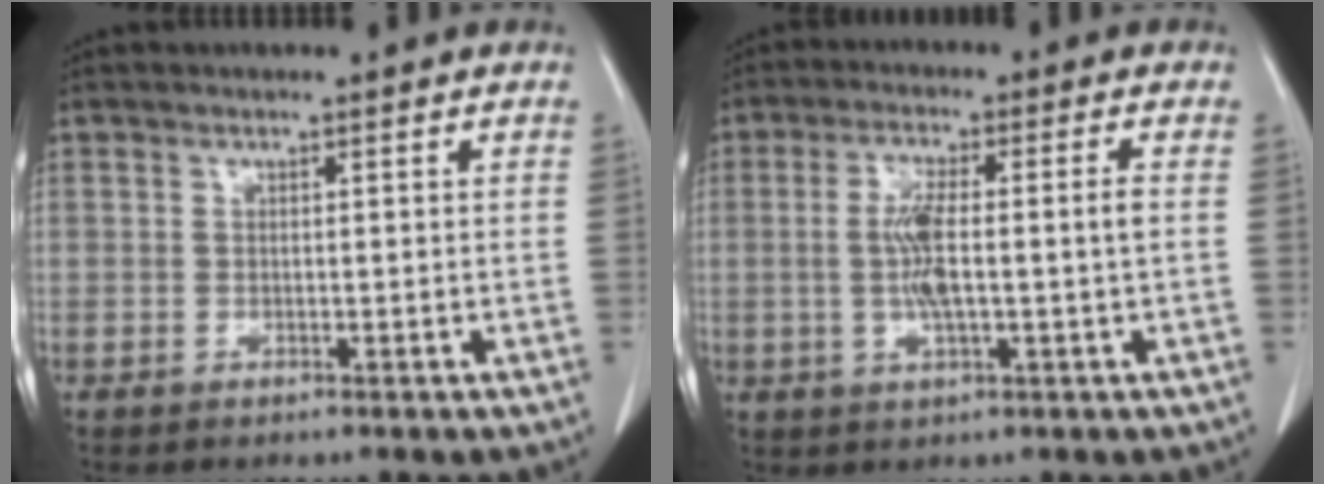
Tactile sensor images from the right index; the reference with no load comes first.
{"total": 7.3, "force": [-0.4, 0.5, 7.3], "torque": [-0.147, 0.005, -0.007]}